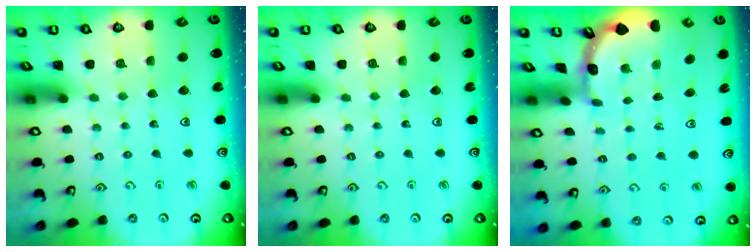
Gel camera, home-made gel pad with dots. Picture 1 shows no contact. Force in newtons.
{"total": 0.0}
{"total": 1.7, "press": 1.6, "slide": 0.1}